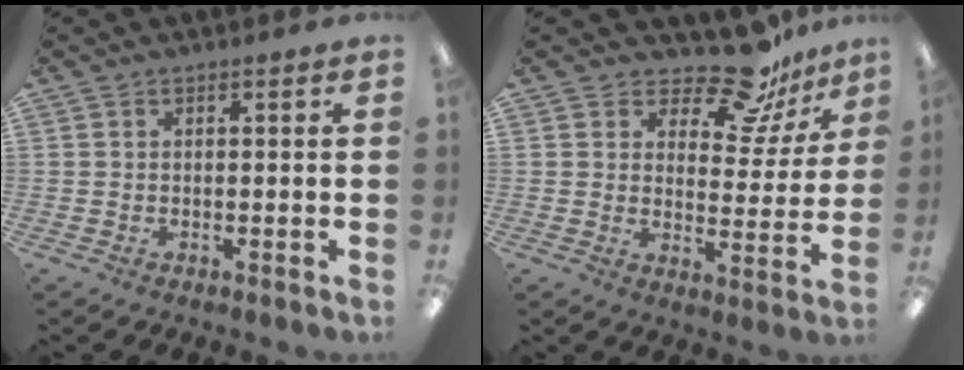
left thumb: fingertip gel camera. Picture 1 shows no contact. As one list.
[{"total": 14.3, "force": [11.5, 5.7, 6.3], "torque": [-0.094, -0.077, 0.203]}]